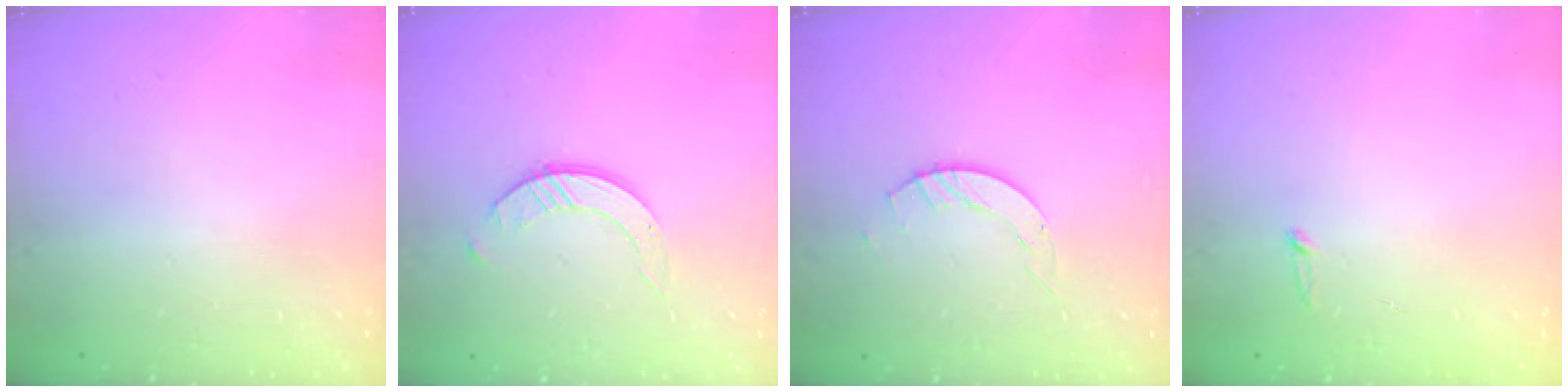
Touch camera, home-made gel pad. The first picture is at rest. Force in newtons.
{"total": 2.5, "press": 2.5, "slide": 0.3}
{"total": 2.1, "press": 2.1, "slide": 0.3}
{"total": 2.5, "press": 2.5, "slide": 0.2}